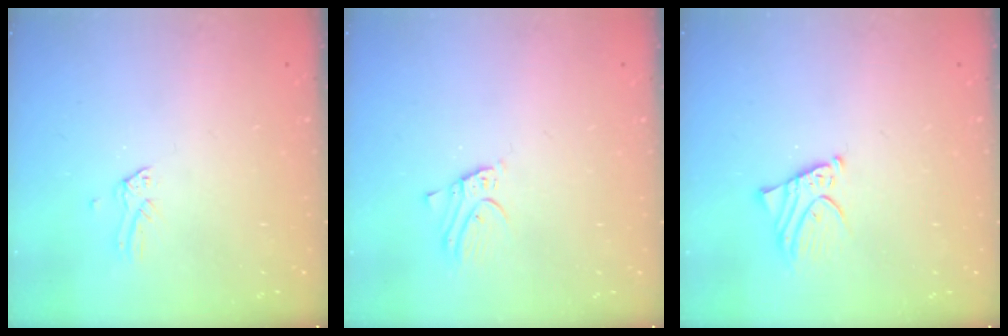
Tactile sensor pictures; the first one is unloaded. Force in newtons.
{"total": 2.7, "press": 2.7, "slide": 0.1}
{"total": 2.9, "press": 2.9, "slide": 0.3}